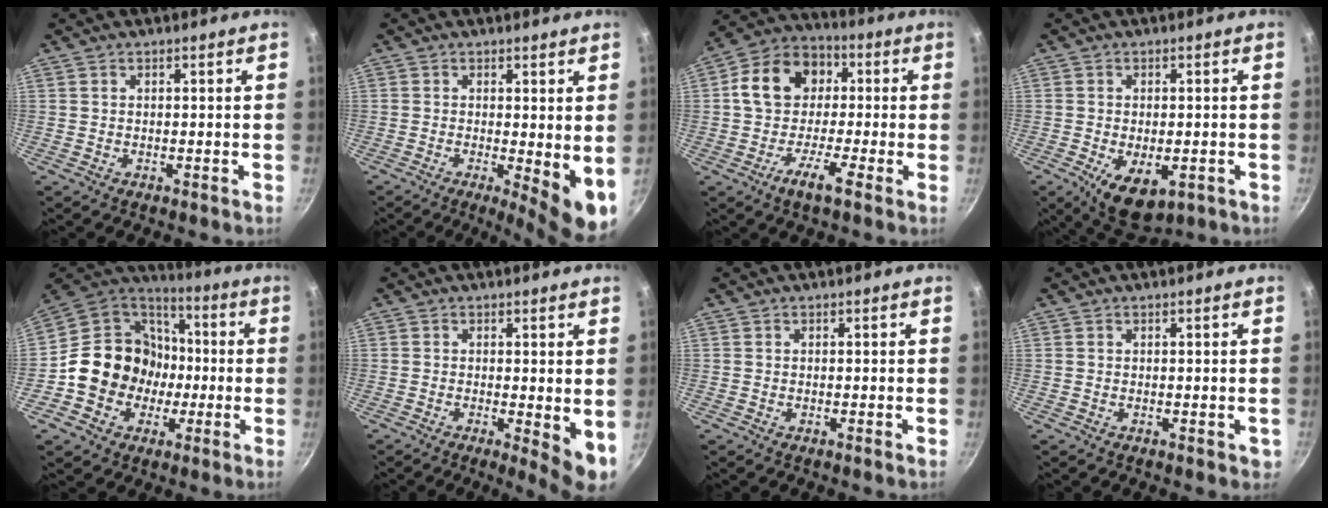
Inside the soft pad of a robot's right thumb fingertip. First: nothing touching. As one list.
[{"total": 8.1, "force": [-0.8, 2.2, 7.7], "torque": [-0.095, -0.013, -0.006]}, {"total": 12.6, "force": [-1.4, 9.0, 8.8], "torque": [-0.118, 0.048, -0.049]}, {"total": 9.1, "force": [-2.9, 5.0, 7.0], "torque": [-0.088, -0.003, -0.028]}, {"total": 17.8, "force": [-2.6, 16.2, 7.1], "torque": [-0.081, 0.042, -0.046]}, {"total": 6.1, "force": [-0.6, 1.7, 5.8], "torque": [-0.075, -0.012, -0.005]}, {"total": 0.0}, {"total": 1.0, "force": [-0.1, 0.5, 0.9], "torque": [-0.005, 0.000, -0.002]}]